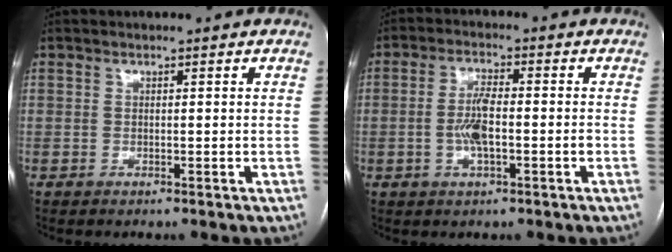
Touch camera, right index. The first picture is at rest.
{"total": 5.5, "force": [-1.2, 1.3, 5.2], "torque": [-0.107, 0.005, -0.022]}